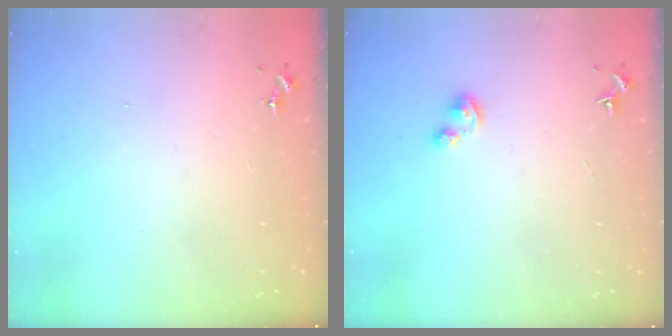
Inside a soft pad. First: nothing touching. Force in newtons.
{"total": 2.9, "press": 2.9, "slide": 0.1}